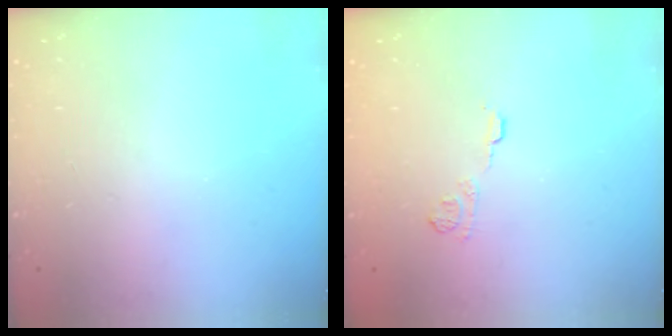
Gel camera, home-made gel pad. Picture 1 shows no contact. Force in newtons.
{"total": 6.7, "press": 6.6, "slide": 1.1}